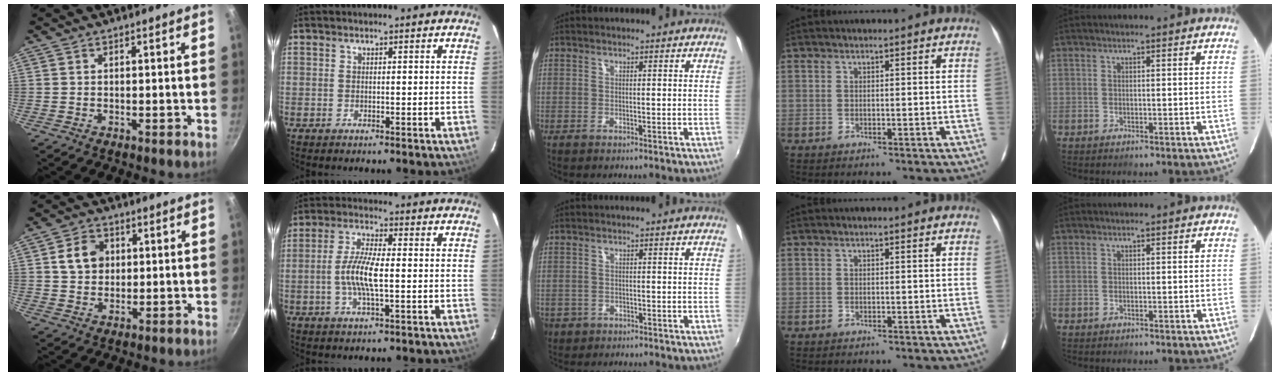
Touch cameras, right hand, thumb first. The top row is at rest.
{"thumb": {"total": 7.0, "force": [1.5, 5.8, 3.6], "torque": [-0.041, 0.008, 0.019]}, "index": {"total": 7.6, "force": [-1.1, 1.7, 7.3], "torque": [-0.148, 0.002, -0.024]}, "middle": {"total": 4.7, "force": [-1.7, 4.0, 1.8], "torque": [-0.049, -0.007, -0.023]}}